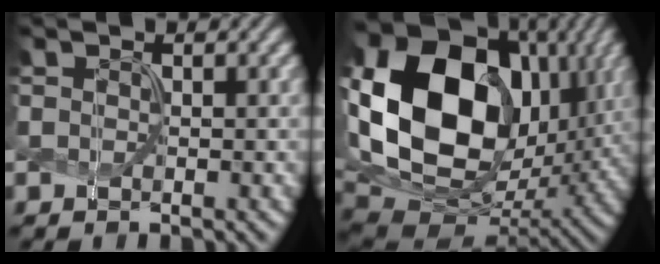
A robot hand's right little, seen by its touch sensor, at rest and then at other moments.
{"total": 19.5, "force": [3.0, 14.5, 12.6], "torque": [-0.282, 0.010, 0.062]}